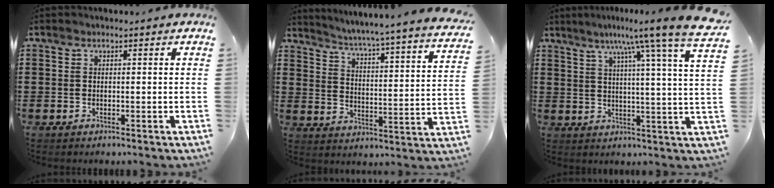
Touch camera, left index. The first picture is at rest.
{"total": 3.8, "force": [3.2, -1.4, 1.5], "torque": [-0.048, -0.047, 0.040]}
{"total": 9.9, "force": [7.5, -1.1, 6.4], "torque": [-0.122, -0.049, 0.108]}